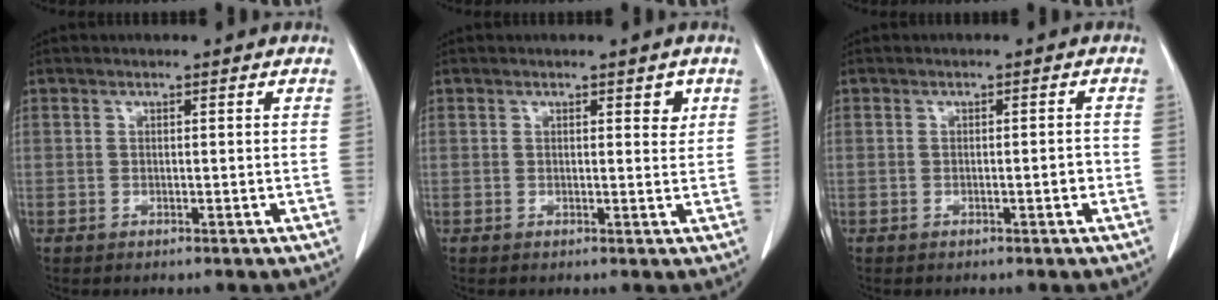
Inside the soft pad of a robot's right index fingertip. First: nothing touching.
{"total": 1.8, "force": [1.0, 0.7, 1.3], "torque": [-0.014, -0.004, 0.011]}
{"total": 1.5, "force": [-0.5, 0.3, 1.4], "torque": [-0.020, 0.002, -0.006]}